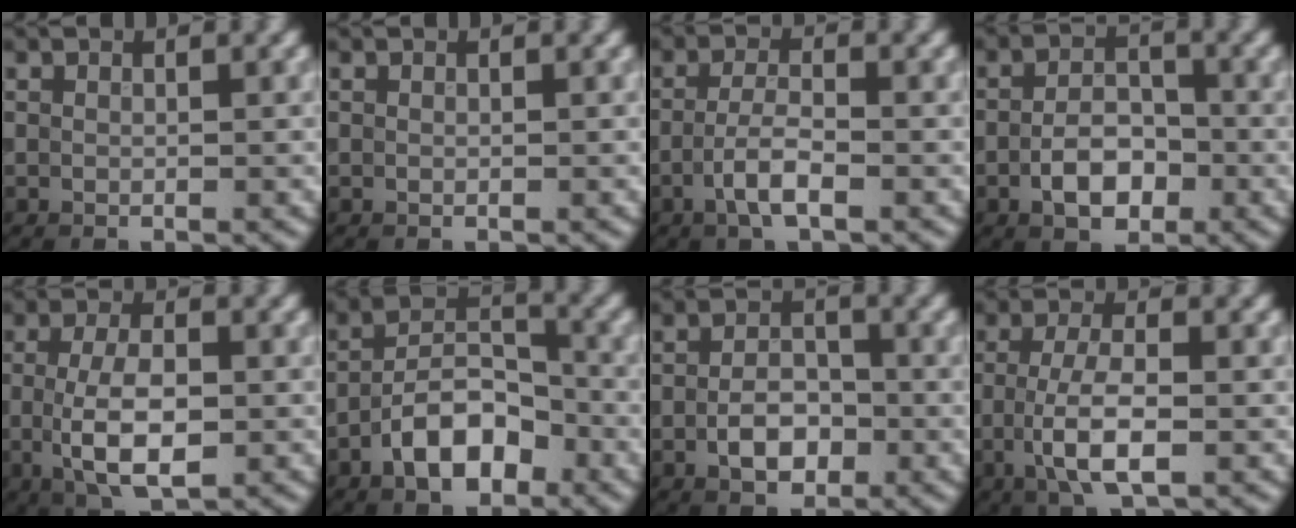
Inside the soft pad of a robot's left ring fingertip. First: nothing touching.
{"total": 0.0}
{"total": 3.1, "force": [-1.4, 0.9, 2.6], "torque": [-0.054, 0.006, -0.033]}
{"total": 4.0, "force": [-1.5, 2.3, 3.0], "torque": [-0.049, 0.005, -0.029]}
{"total": 6.1, "force": [-0.9, 2.6, 5.4], "torque": [-0.105, -0.005, -0.018]}
{"total": 6.4, "force": [-3.2, 3.2, 4.5], "torque": [-0.069, 0.010, -0.063]}
{"total": 3.6, "force": [-1.1, 2.1, 2.6], "torque": [-0.044, 0.004, -0.022]}
{"total": 5.0, "force": [-1.4, 1.6, 4.5], "torque": [-0.090, 0.001, -0.033]}